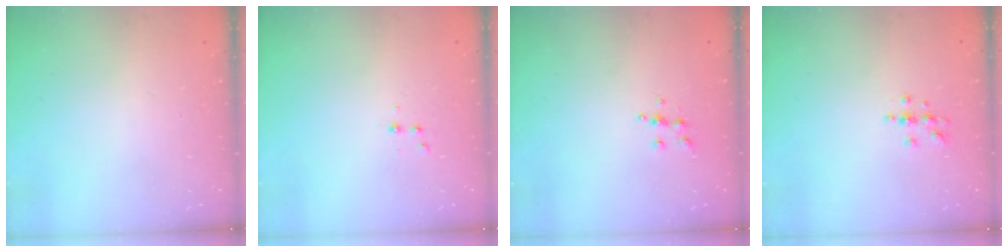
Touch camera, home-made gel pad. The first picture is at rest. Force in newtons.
{"total": 2.9, "press": 2.7, "slide": 1.1}
{"total": 4.7, "press": 4.6, "slide": 0.5}
{"total": 4.0, "press": 3.9, "slide": 0.4}